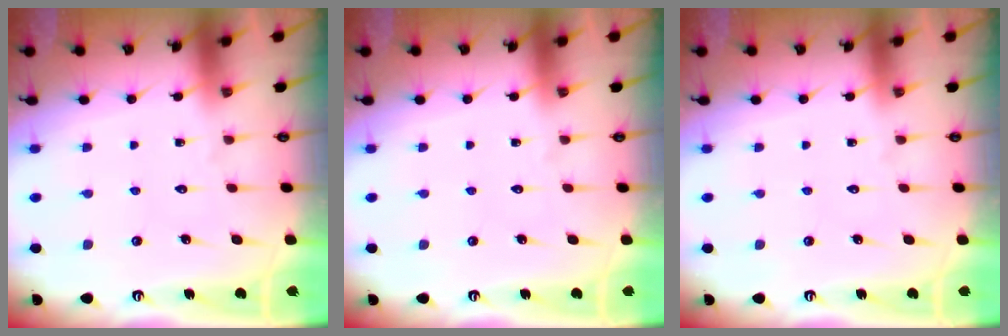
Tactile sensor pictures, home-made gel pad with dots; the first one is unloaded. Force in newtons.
{"total": 0.0}
{"total": 0.0}